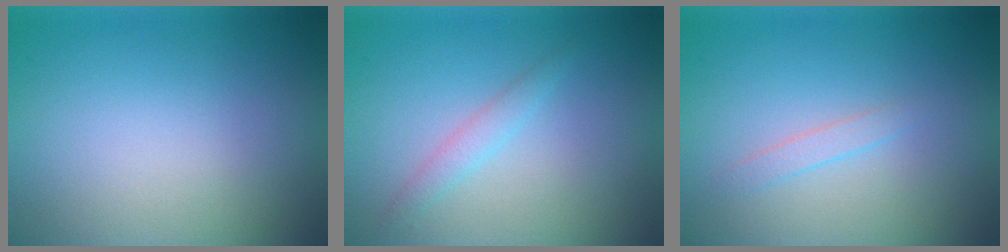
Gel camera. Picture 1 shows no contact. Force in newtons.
{"total": 1.3, "press": 1.3, "slide": 0.1}
{"total": 1.0, "press": 1.0, "slide": 0.1}